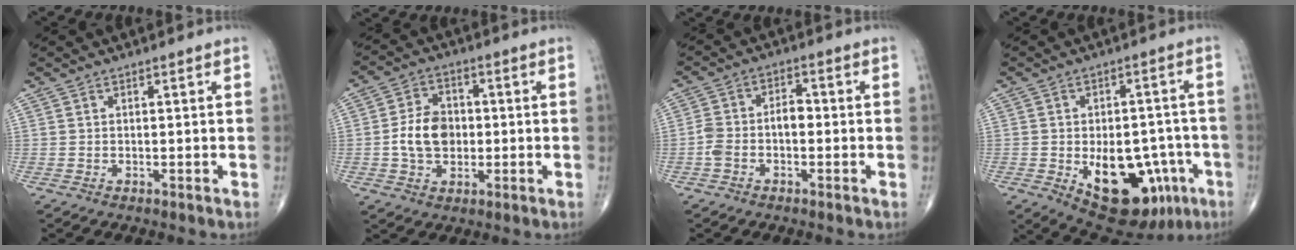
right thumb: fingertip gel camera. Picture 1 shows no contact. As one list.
[{"total": 8.9, "force": [-0.6, 6.6, 6.0], "torque": [-0.088, 0.013, -0.015]}, {"total": 5.7, "force": [-1.3, 3.4, 4.4], "torque": [-0.084, 0.031, -0.027]}, {"total": 18.9, "force": [-6.7, 10.8, 14.0], "torque": [-0.164, 0.020, -0.075]}]